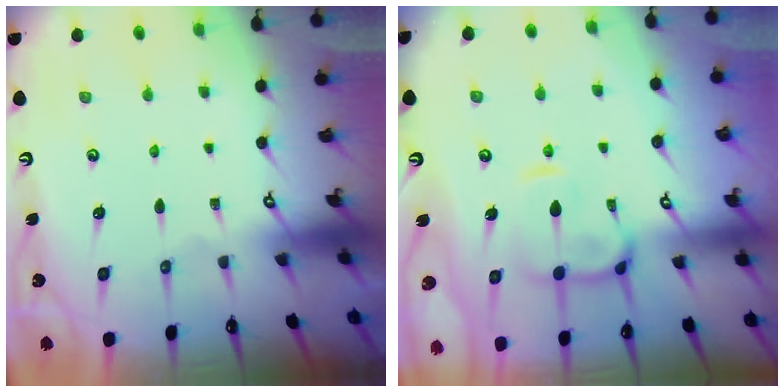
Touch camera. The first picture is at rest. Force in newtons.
{"total": 6.7, "press": 6.6, "slide": 1.2}